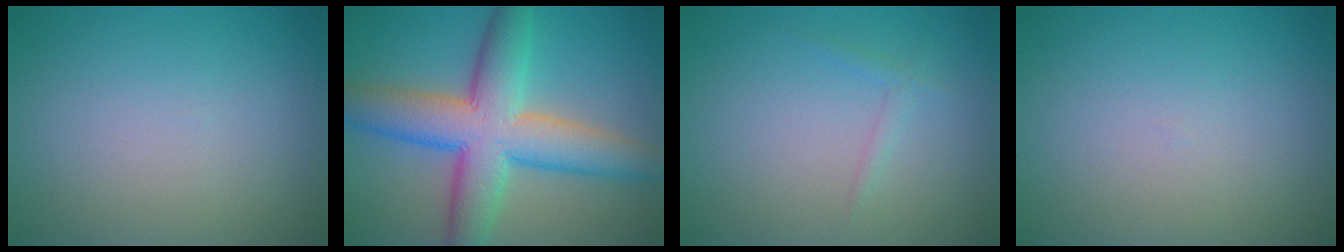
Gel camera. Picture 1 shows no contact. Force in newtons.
{"total": 9.8, "press": 9.8, "slide": 0.4}
{"total": 0.9, "press": 0.9, "slide": 0.1}
{"total": 0.0}